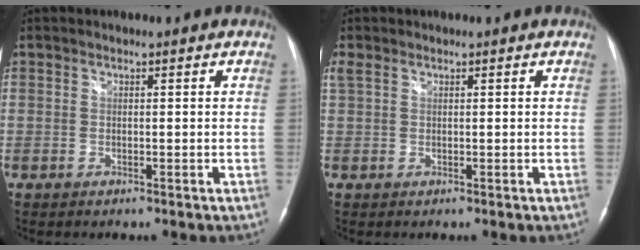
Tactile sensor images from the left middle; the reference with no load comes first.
{"total": 1.4, "force": [0.9, 0.8, 0.7], "torque": [-0.028, 0.022, 0.024]}